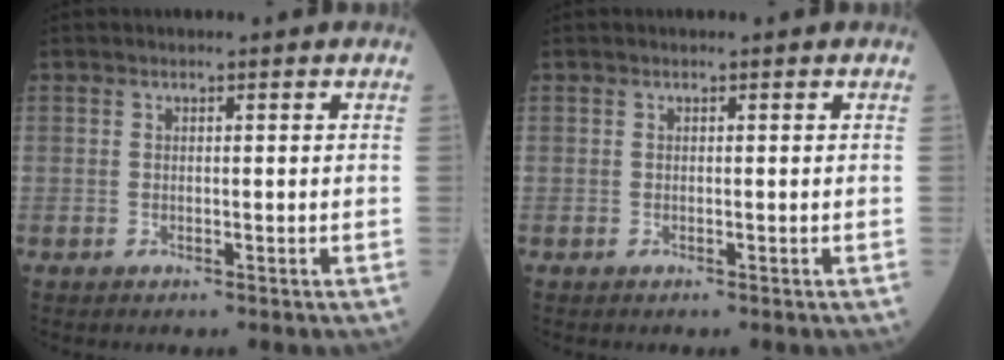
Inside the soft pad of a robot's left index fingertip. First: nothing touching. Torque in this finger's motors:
{"motor_torque": [0.00, 0.00, 0.00, 0.00]}